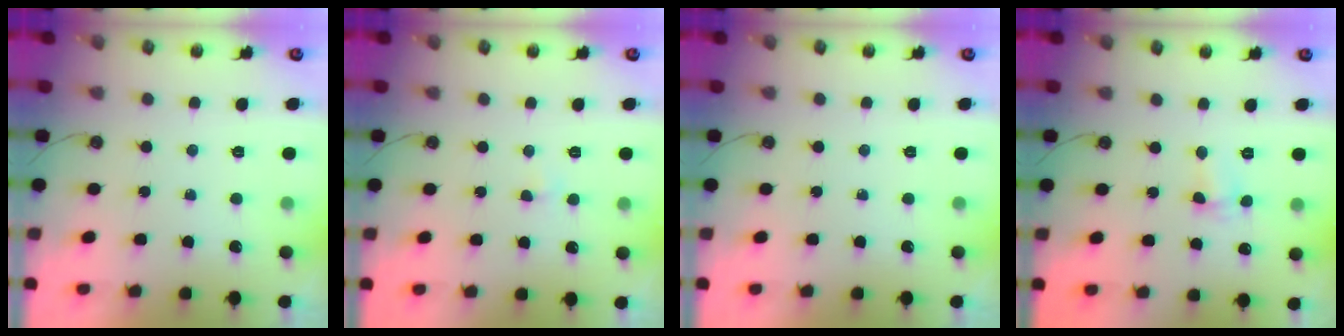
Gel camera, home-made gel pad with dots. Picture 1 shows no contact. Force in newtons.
{"total": 2.5, "press": 2.5, "slide": 0.4}
{"total": 0.0}
{"total": 1.7, "press": 1.5, "slide": 0.7}